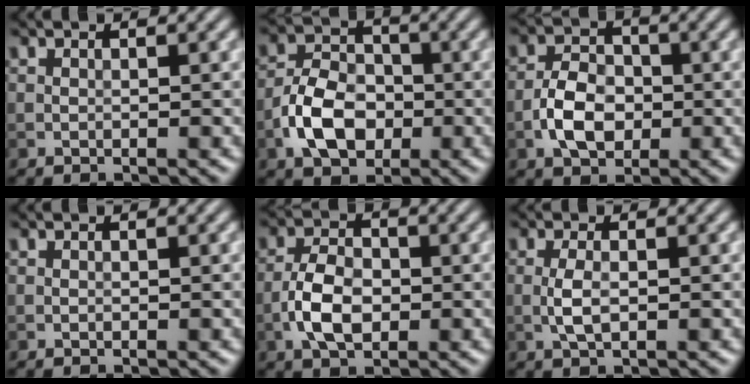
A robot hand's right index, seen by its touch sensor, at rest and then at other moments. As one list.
[{"total": 5.5, "force": [-2.0, 3.8, 3.5], "torque": [-0.063, 0.004, -0.041]}, {"total": 4.3, "force": [-1.3, 2.9, 3.0], "torque": [-0.054, 0.005, -0.027]}, {"total": 0.0}, {"total": 4.4, "force": [-1.2, 2.6, 3.4], "torque": [-0.066, 0.003, -0.028]}, {"total": 2.0, "force": [-0.3, 0.7, 1.9], "torque": [-0.042, 0.001, -0.008]}]